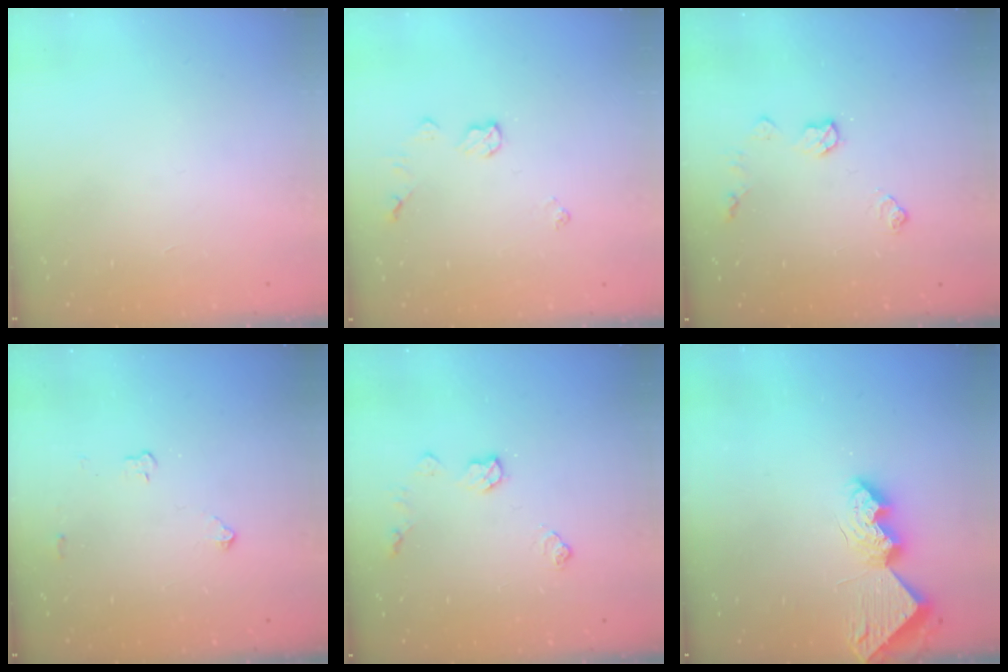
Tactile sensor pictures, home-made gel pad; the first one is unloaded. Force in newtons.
{"total": 6.0, "press": 6.0, "slide": 0.3}
{"total": 8.2, "press": 8.1, "slide": 0.3}
{"total": 2.6, "press": 2.6, "slide": 0.4}
{"total": 8.2, "press": 8.1, "slide": 0.3}
{"total": 9.6, "press": 9.6, "slide": 0.7}